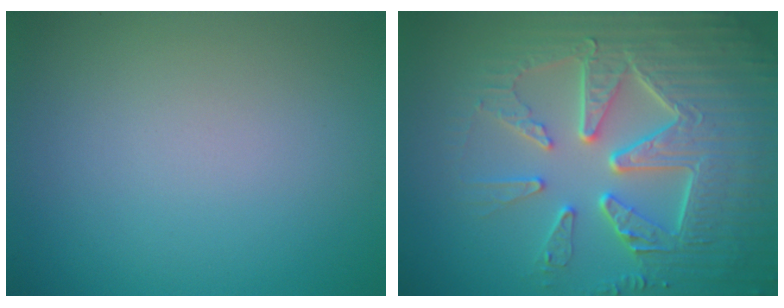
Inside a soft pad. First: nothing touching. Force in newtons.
{"total": 8.8, "press": 6.4, "slide": 6.0}